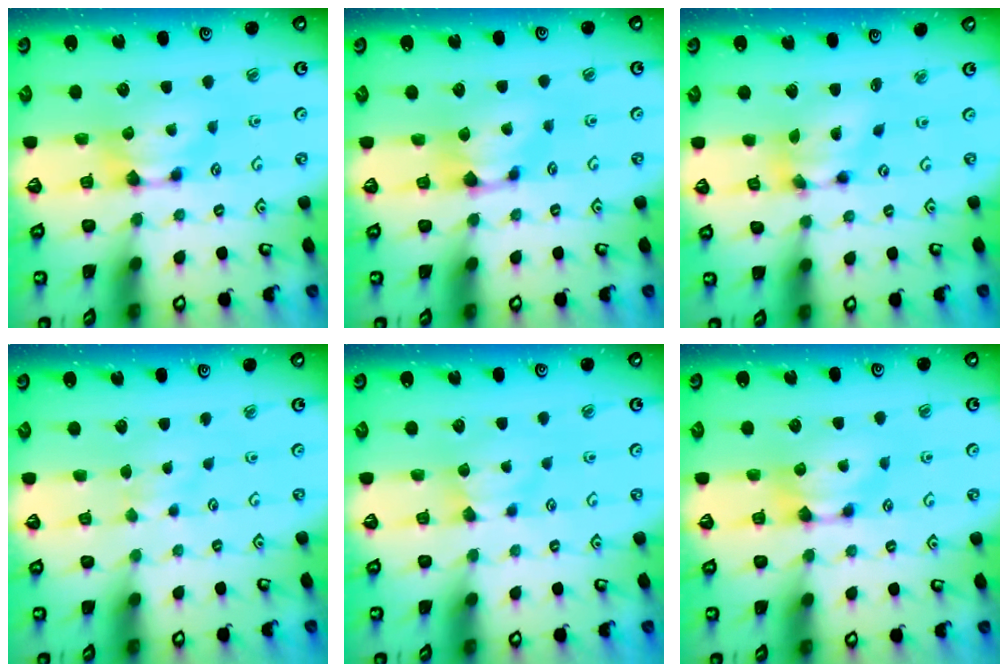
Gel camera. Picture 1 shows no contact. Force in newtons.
{"total": 0.9, "press": 0.2, "slide": 0.8}
{"total": 4.7, "press": 4.4, "slide": 1.7}
{"total": 2.9, "press": 2.8, "slide": 0.6}
{"total": 1.2, "press": 1.1, "slide": 0.4}
{"total": 0.0}